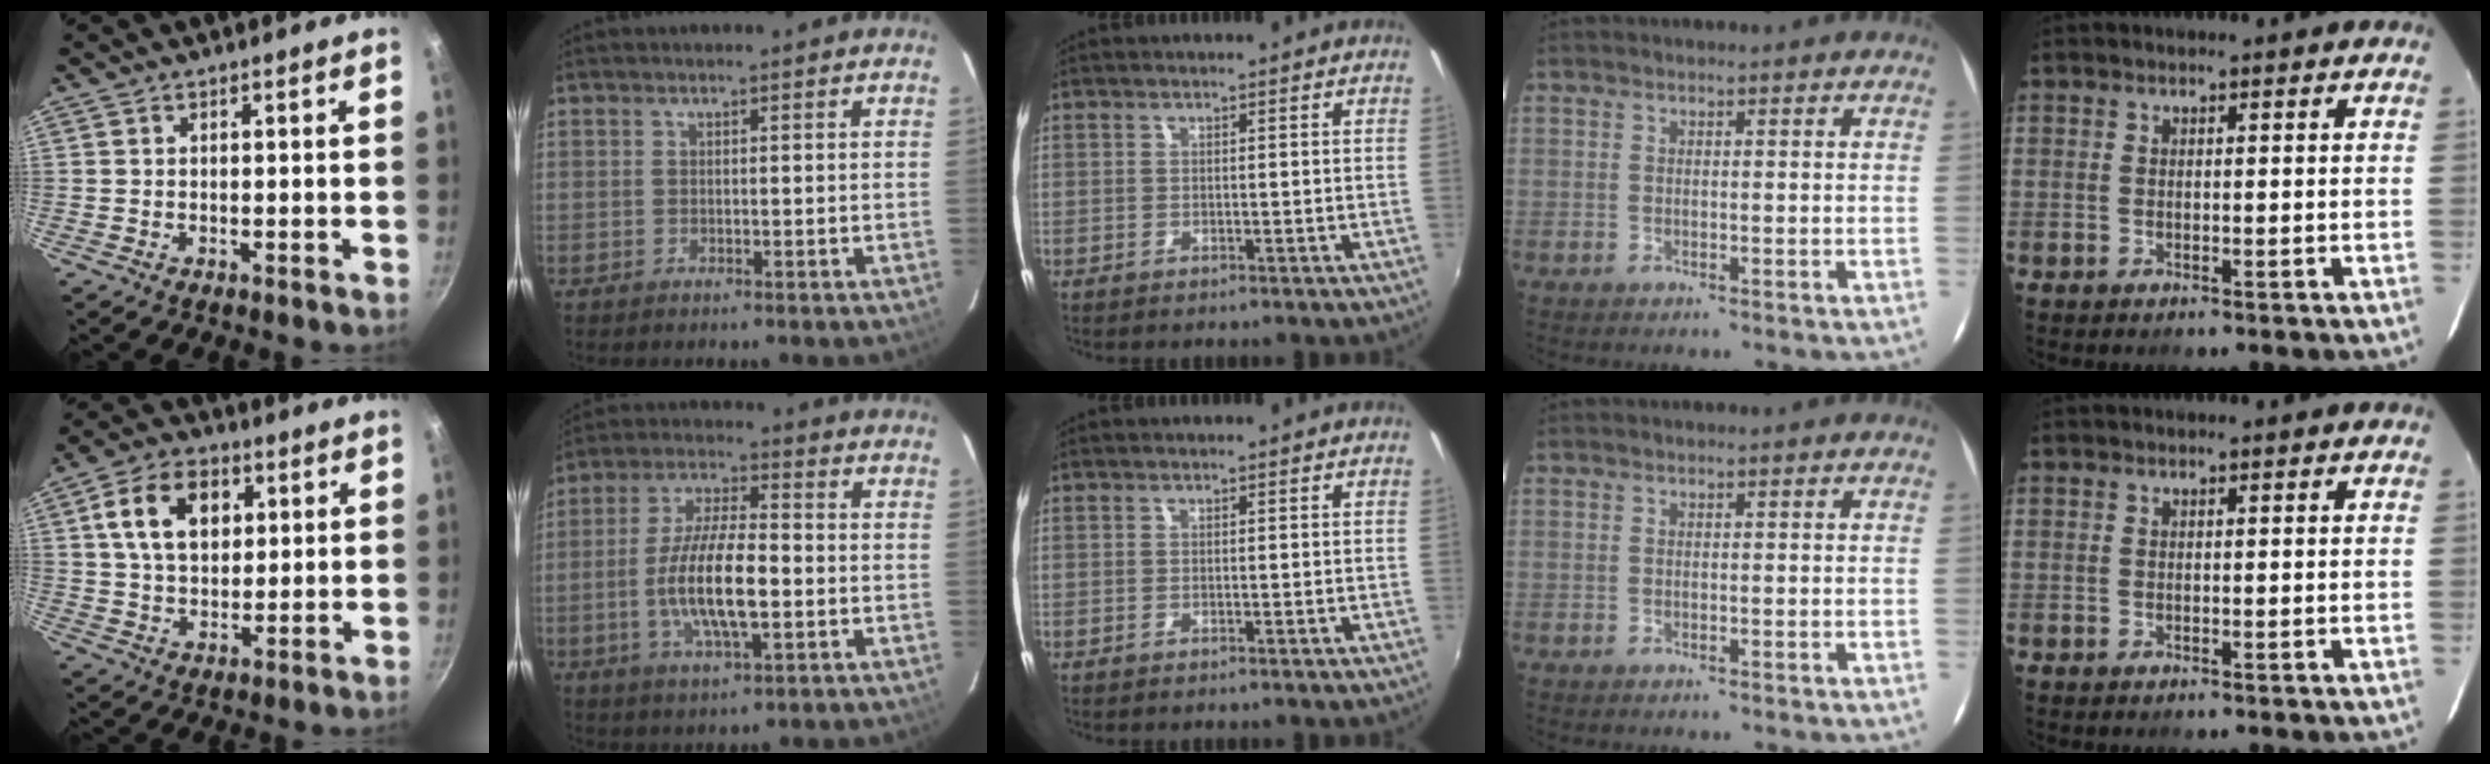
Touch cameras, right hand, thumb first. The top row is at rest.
{"thumb": {"total": 12.7, "force": [3.7, 8.6, 8.5], "torque": [-0.125, 0.004, 0.058]}, "index": {"total": 13.2, "force": [-2.7, 3.9, 12.3], "torque": [-0.245, -0.002, -0.048]}}